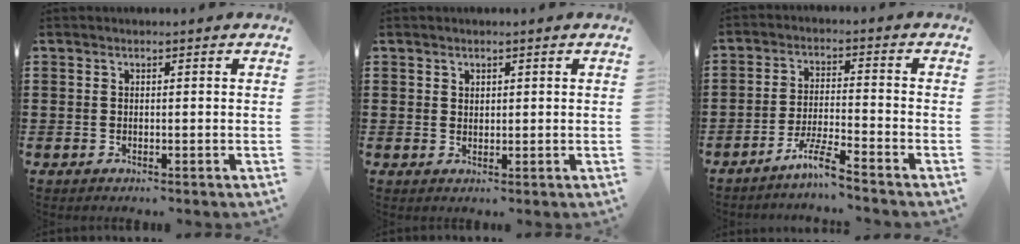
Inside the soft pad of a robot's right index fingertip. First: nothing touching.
{"total": 1.1, "force": [1.0, 0.5, 0.1], "torque": [-0.003, 0.002, 0.019]}
{"total": 5.5, "force": [-4.7, -0.3, 3.0], "torque": [-0.072, -0.011, -0.091]}